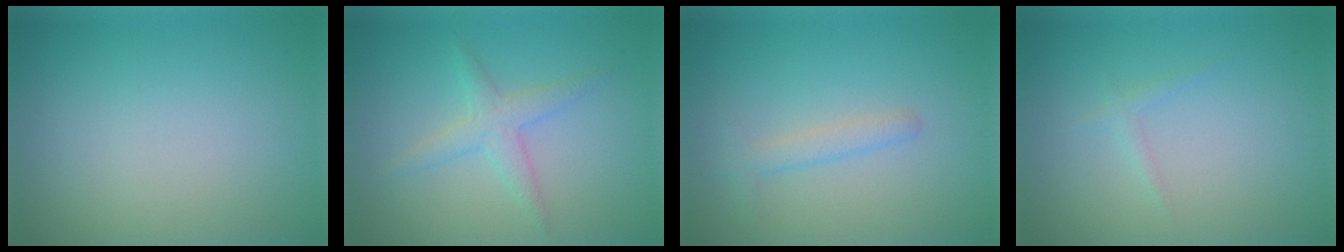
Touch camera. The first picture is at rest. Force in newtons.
{"total": 2.2, "press": 2.2, "slide": 0.1}
{"total": 1.8, "press": 1.8, "slide": 0.2}
{"total": 0.8, "press": 0.8, "slide": 0.1}